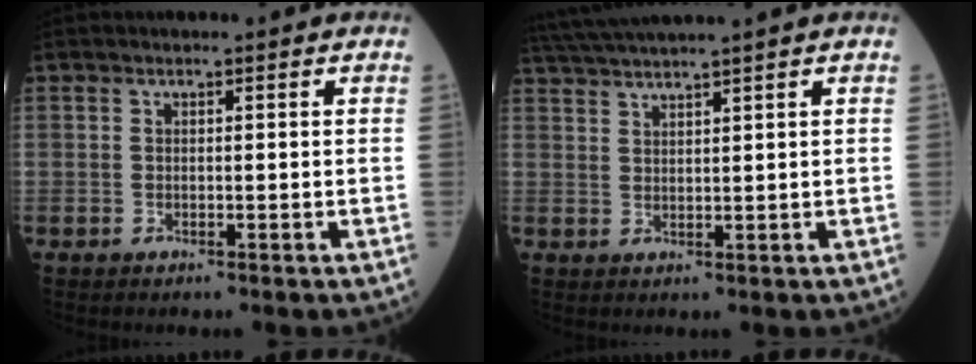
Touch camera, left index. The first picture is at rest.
{"total": 6.9, "force": [6.0, -1.7, 2.8], "torque": [-0.049, 0.023, 0.107]}